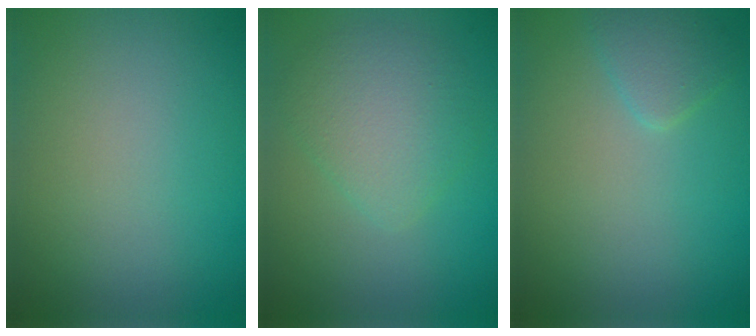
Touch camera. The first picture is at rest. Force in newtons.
{"total": 3.4, "press": 3.4, "slide": 0.1}
{"total": 1.6, "press": 1.6, "slide": 0.1}